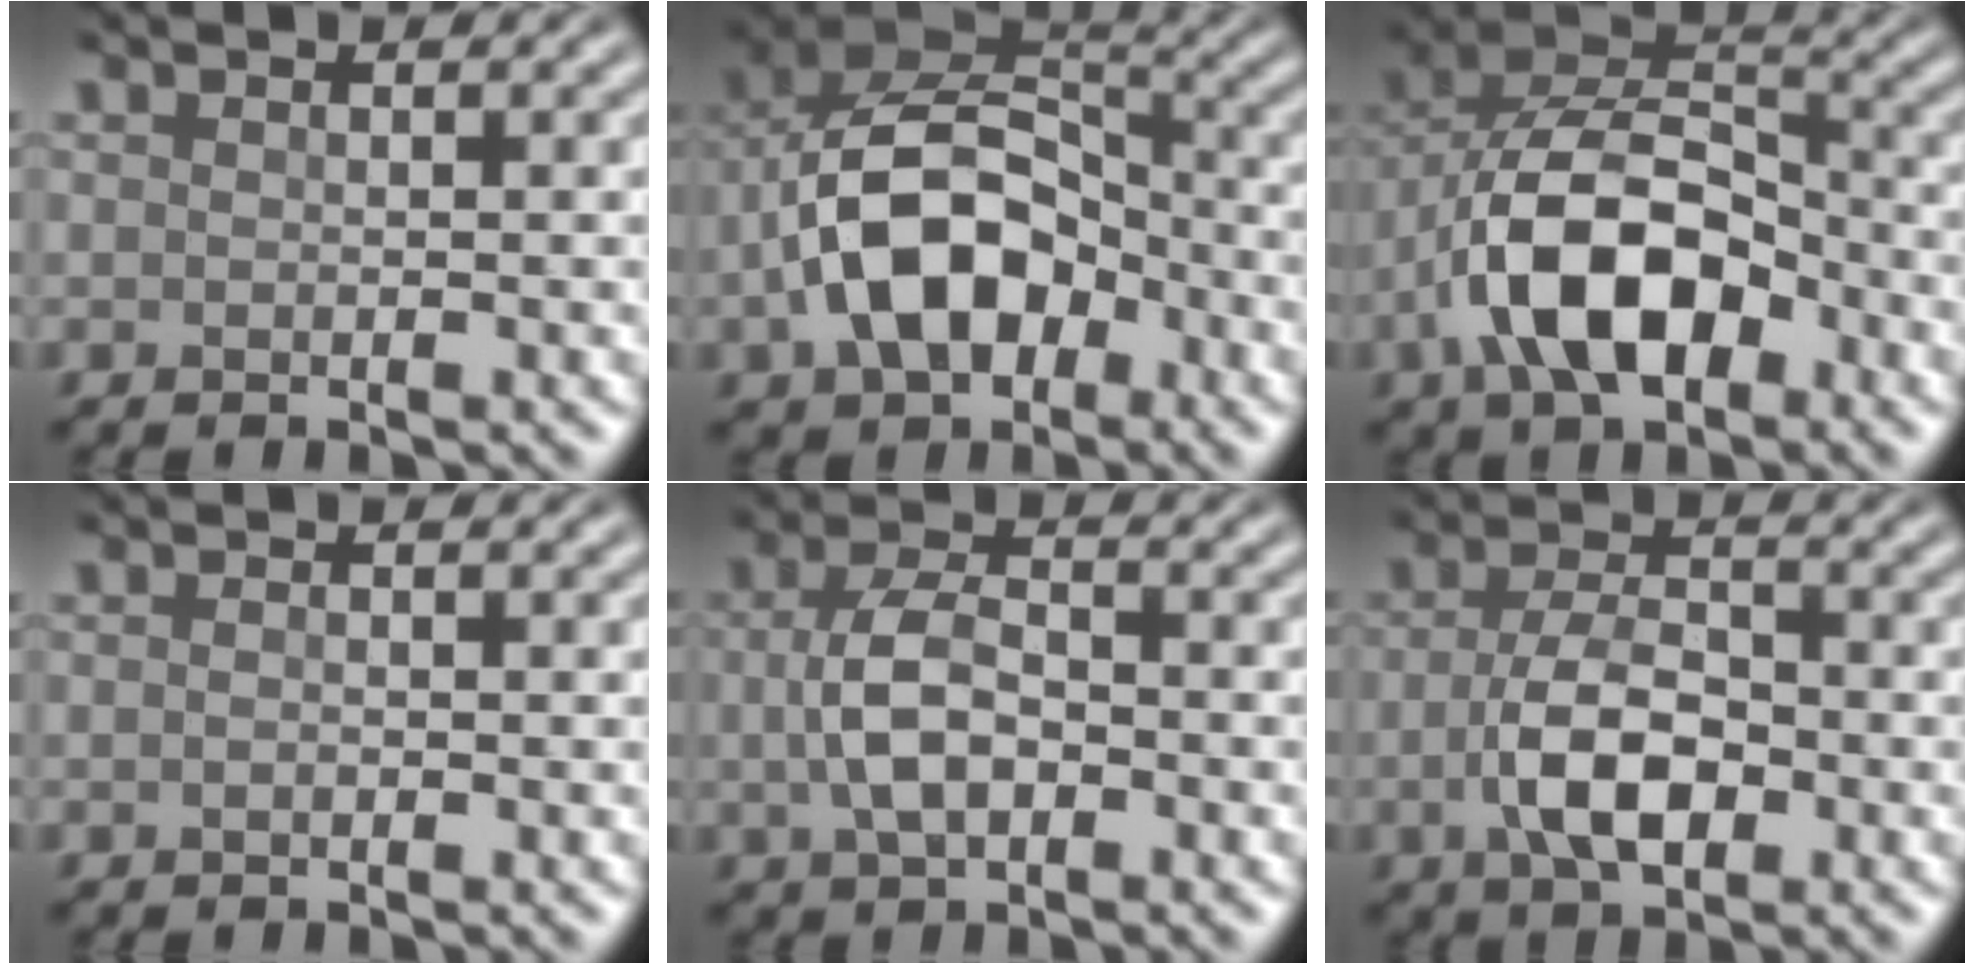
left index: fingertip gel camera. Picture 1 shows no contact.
{"total": 10.6, "force": [-3.0, 6.6, 7.7], "torque": [-0.146, 0.016, -0.063]}
{"total": 10.2, "force": [-3.9, 5.5, 7.6], "torque": [-0.145, 0.019, -0.076]}
{"total": 0.7, "force": [-0.2, 0.4, 0.5], "torque": [-0.012, -0.001, -0.005]}
{"total": 4.6, "force": [-0.6, 2.7, 3.8], "torque": [-0.080, 0.001, -0.014]}
{"total": 5.6, "force": [-1.4, 2.9, 4.6], "torque": [-0.093, -0.001, -0.030]}